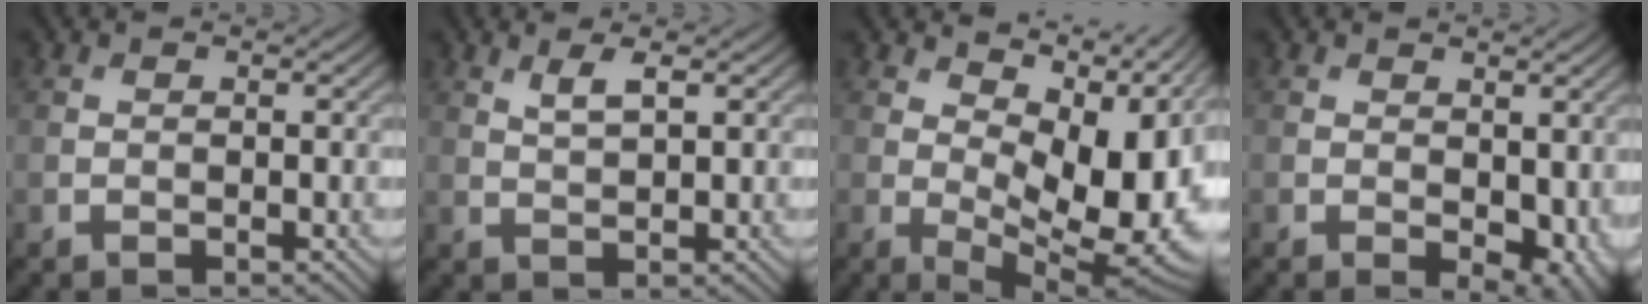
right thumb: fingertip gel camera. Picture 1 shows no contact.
{"total": 2.5, "force": [1.4, 0.6, 1.9], "torque": [-0.042, -0.001, 0.029]}
{"total": 13.2, "force": [3.3, 6.6, 11.0], "torque": [-0.166, -0.004, 0.065]}
{"total": 4.9, "force": [-0.7, 2.7, 4.1], "torque": [-0.054, -0.017, 0.004]}